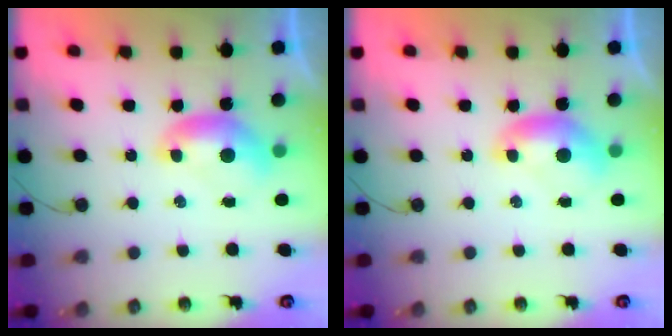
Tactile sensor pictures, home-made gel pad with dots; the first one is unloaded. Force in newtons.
{"total": 0.0}